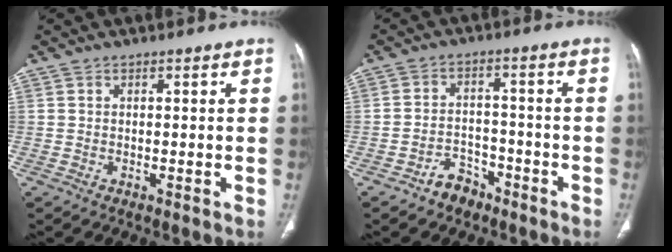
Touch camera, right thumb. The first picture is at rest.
{"total": 5.3, "force": [-3.7, 3.5, 1.5], "torque": [-0.010, 0.035, -0.058]}